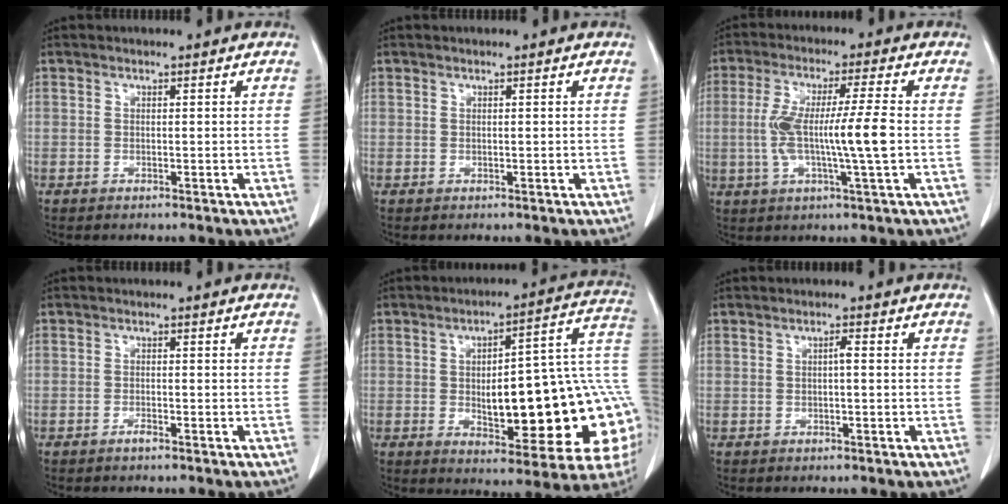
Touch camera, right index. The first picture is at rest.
{"total": 0.0}
{"total": 10.2, "force": [-0.8, 0.0, 10.2], "torque": [-0.200, 0.004, -0.018]}
{"total": 0.9, "force": [-0.7, 0.1, 0.5], "torque": [-0.011, 0.000, -0.013]}
{"total": 23.2, "force": [-1.8, 6.0, 22.3], "torque": [-0.228, 0.029, -0.012]}
{"total": 1.0, "force": [-0.1, 0.1, 1.0], "torque": [-0.015, 0.002, -0.001]}